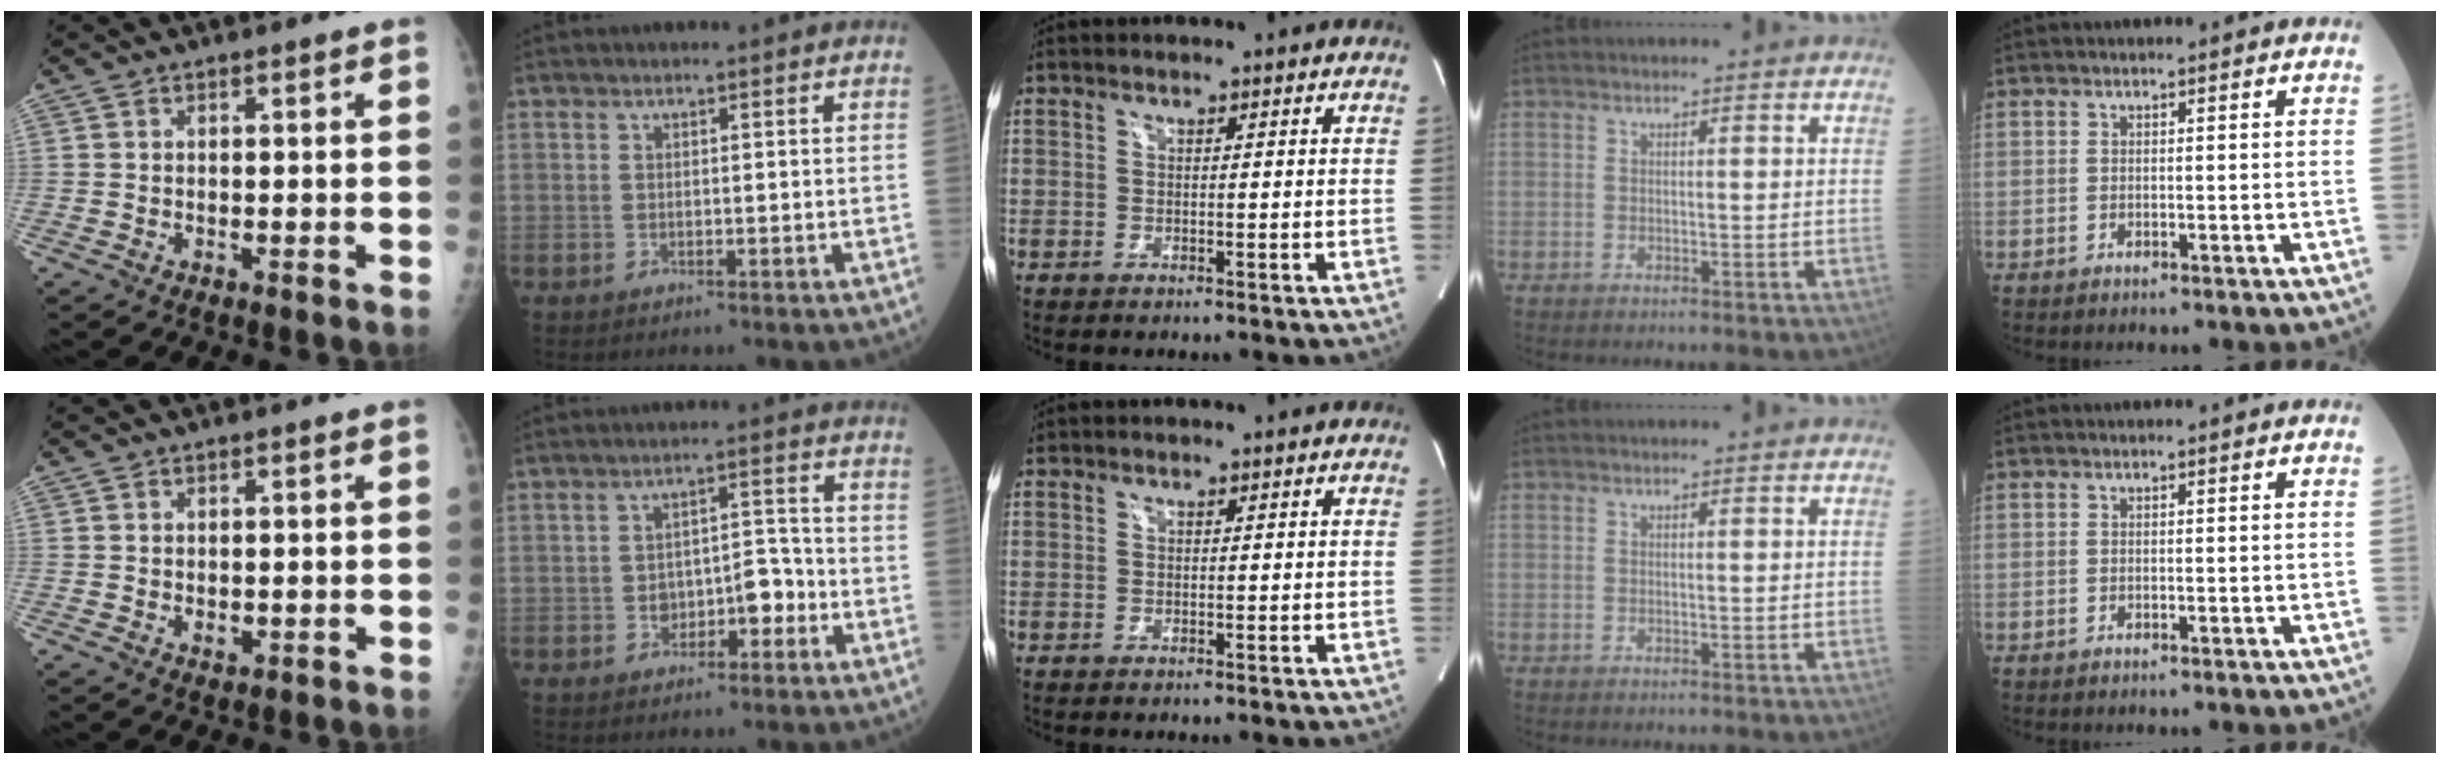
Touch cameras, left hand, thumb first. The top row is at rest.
{"thumb": {"total": 1.8, "force": [0.1, 1.1, 1.4], "torque": [-0.012, -0.008, 0.005]}, "index": {"total": 4.8, "force": [-2.0, 2.5, 3.6], "torque": [-0.053, 0.019, -0.030]}}